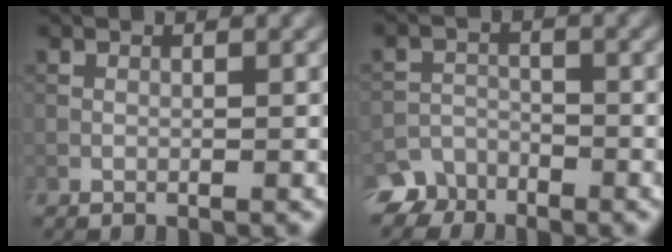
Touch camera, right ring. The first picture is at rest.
{"total": 4.2, "force": [-3.6, 2.1, 0.0], "torque": [0.015, -0.005, -0.060]}